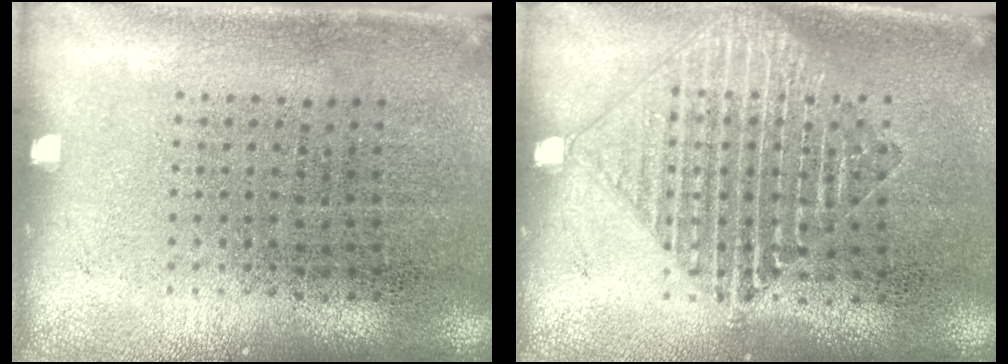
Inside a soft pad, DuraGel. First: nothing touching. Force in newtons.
{"total": 1.5, "press": 1.5, "slide": 0.2}